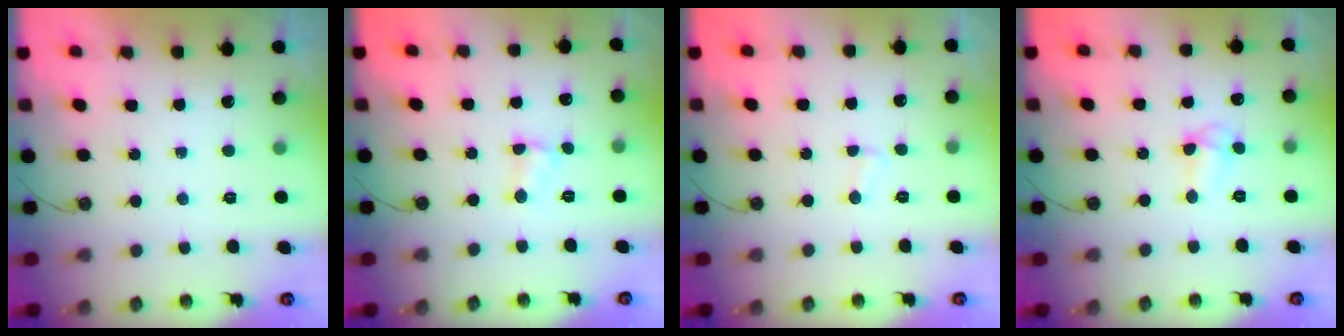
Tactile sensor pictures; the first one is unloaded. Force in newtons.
{"total": 3.4, "press": 3.4, "slide": 0.5}
{"total": 2.3, "press": 2.3, "slide": 0.2}
{"total": 3.7, "press": 3.7, "slide": 0.3}